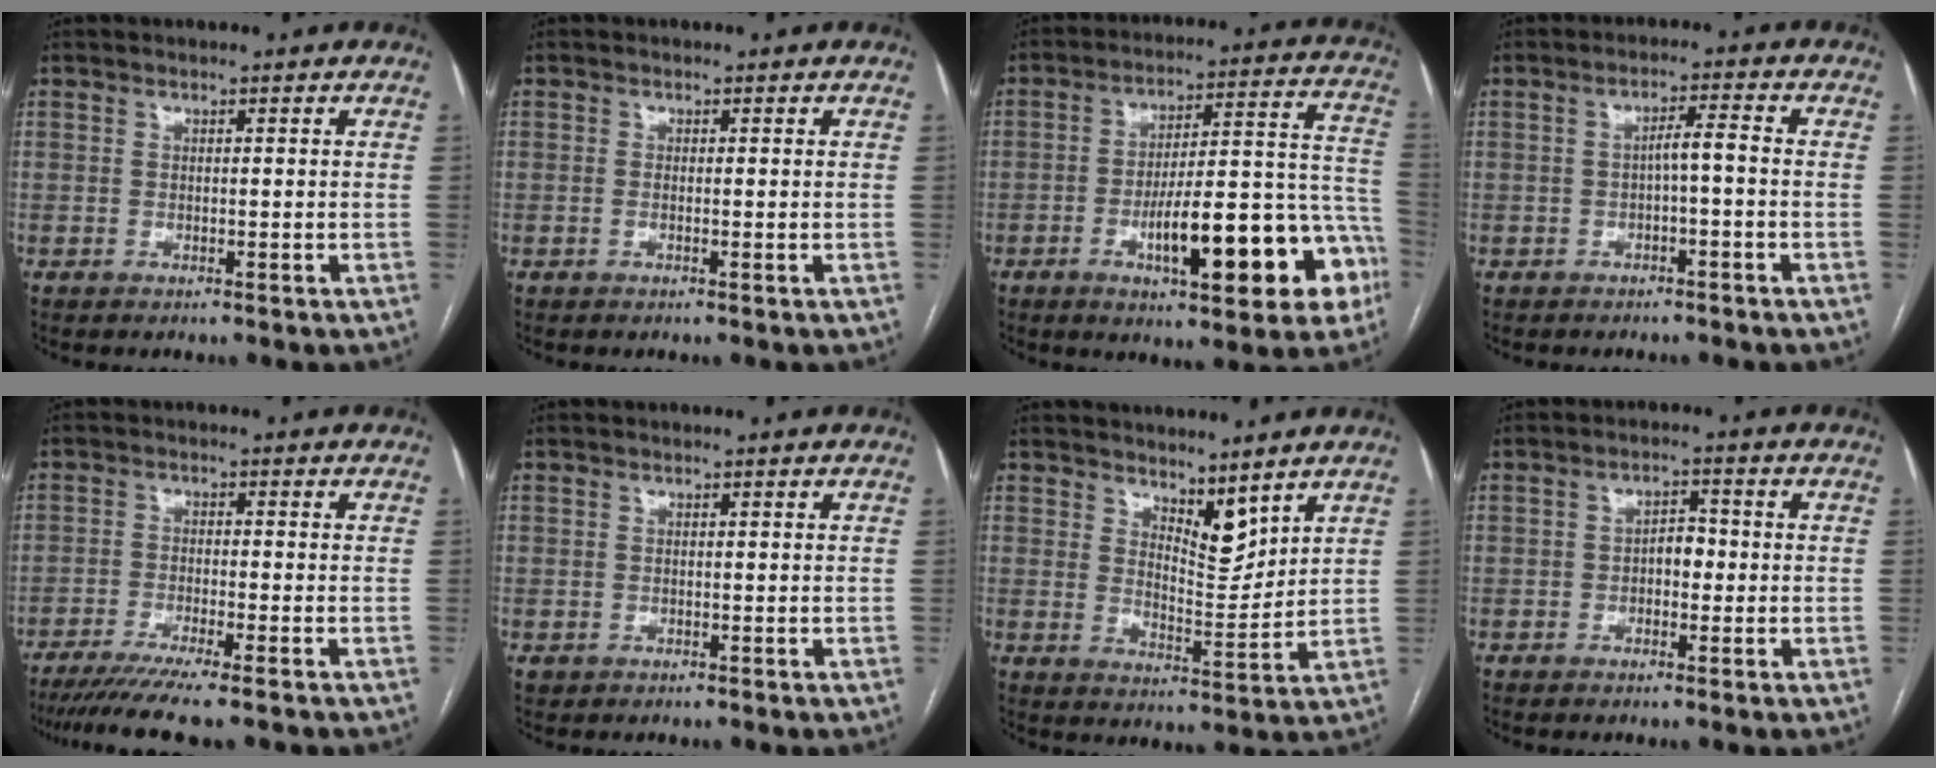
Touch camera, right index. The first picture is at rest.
{"total": 0.6, "force": [-0.1, 0.1, 0.6], "torque": [-0.014, -0.001, -0.002]}
{"total": 19.6, "force": [-7.6, 4.8, 17.4], "torque": [-0.182, 0.041, -0.094]}
{"total": 3.0, "force": [-0.7, 0.2, 2.9], "torque": [-0.046, 0.011, -0.011]}
{"total": 9.7, "force": [-7.8, -0.4, 5.7], "torque": [-0.078, -0.023, -0.124]}
{"total": 0.6, "force": [-0.1, 0.6, 0.0], "torque": [0.000, 0.005, 0.002]}
{"total": 6.1, "force": [4.9, 2.0, 3.0], "torque": [-0.050, -0.012, 0.092]}
{"total": 3.1, "force": [-0.5, 1.8, 2.5], "torque": [-0.033, 0.011, -0.010]}